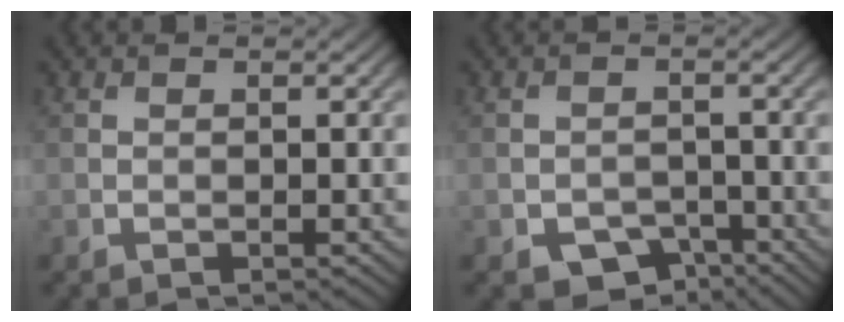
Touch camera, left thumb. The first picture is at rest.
{"total": 4.5, "force": [-2.9, 2.7, 2.0], "torque": [-0.033, -0.007, -0.050]}